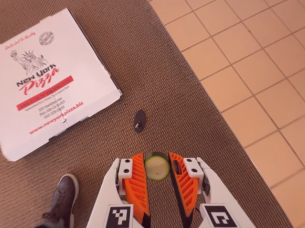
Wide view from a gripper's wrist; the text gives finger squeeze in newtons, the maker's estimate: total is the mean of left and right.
{"total": 6.9, "left": 6.9, "right": 6.8}